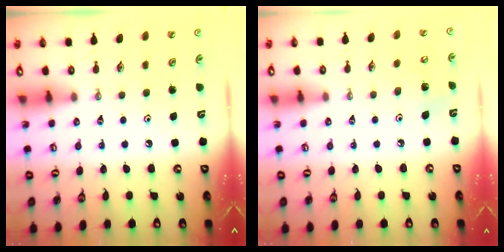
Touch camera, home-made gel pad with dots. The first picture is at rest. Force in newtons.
{"total": 6.0, "press": 6.0, "slide": 0.3}